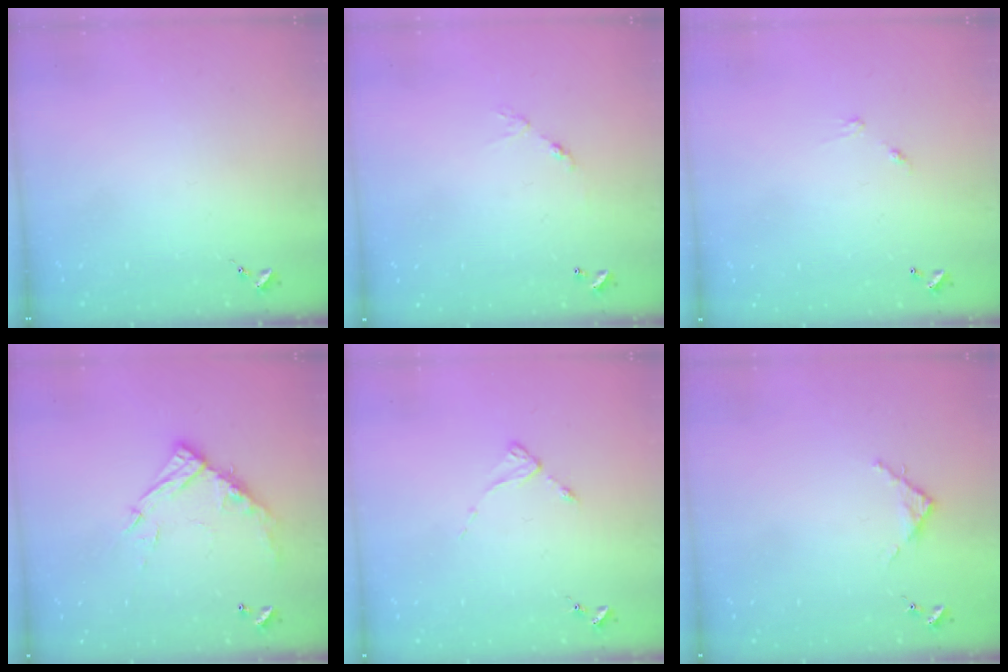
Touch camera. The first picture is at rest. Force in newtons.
{"total": 5.5, "press": 5.5, "slide": 0.4}
{"total": 4.9, "press": 4.9, "slide": 0.3}
{"total": 13.3, "press": 13.2, "slide": 1.2}
{"total": 2.4, "press": 2.4, "slide": 0.3}
{"total": 3.3, "press": 3.2, "slide": 0.3}